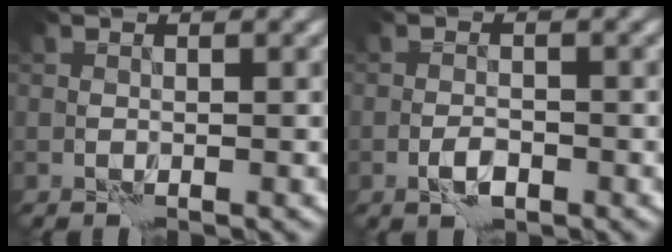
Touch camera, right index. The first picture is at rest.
{"total": 1.5, "force": [-0.8, 0.6, 1.1], "torque": [-0.020, 0.000, -0.017]}